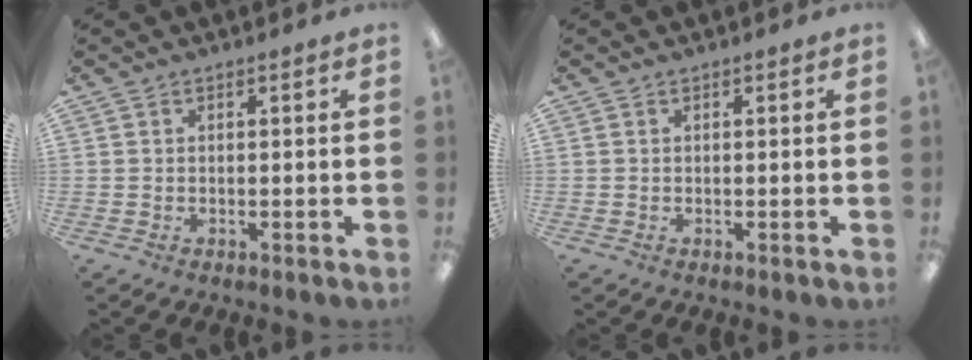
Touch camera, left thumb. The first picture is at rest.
{"total": 0.0}